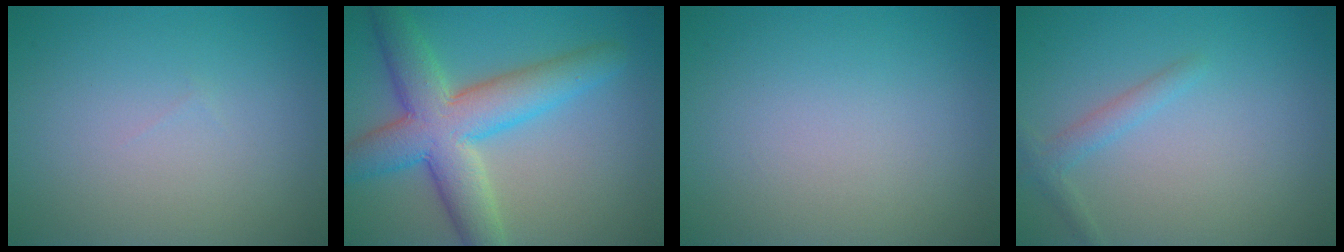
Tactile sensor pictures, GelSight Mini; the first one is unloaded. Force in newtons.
{"total": 8.3, "press": 8.3, "slide": 0.2}
{"total": 0.0}
{"total": 1.6, "press": 1.6, "slide": 0.1}